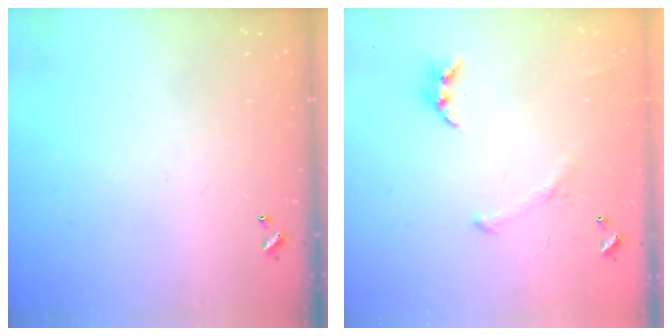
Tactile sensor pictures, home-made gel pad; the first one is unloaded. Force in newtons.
{"total": 2.3, "press": 2.3, "slide": 0.5}